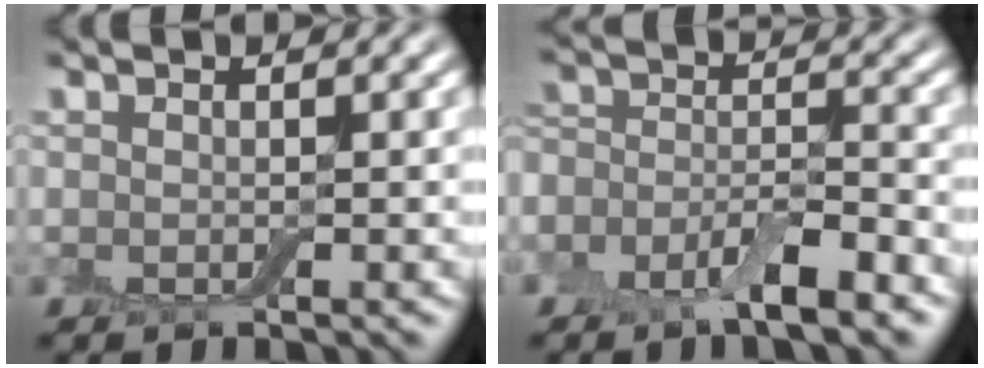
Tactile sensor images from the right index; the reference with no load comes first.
{"total": 5.6, "force": [-3.5, 2.4, 3.8], "torque": [-0.057, 0.001, -0.071]}